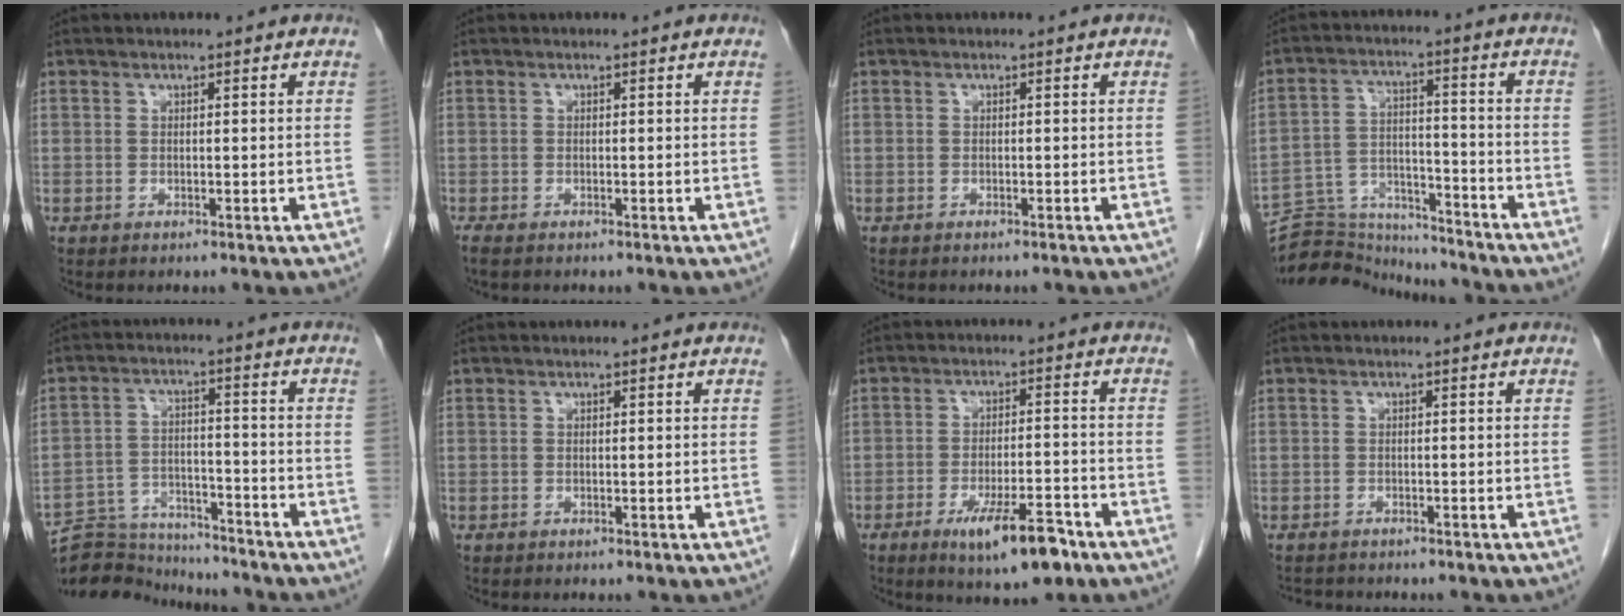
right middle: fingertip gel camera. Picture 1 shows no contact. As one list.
[{"total": 1.9, "force": [-1.6, 0.6, 1.0], "torque": [-0.016, -0.006, -0.022]}, {"total": 0.6, "force": [-0.6, 0.1, 0.2], "torque": [-0.009, -0.001, -0.009]}, {"total": 12.9, "force": [-12.7, 2.1, 0.7], "torque": [-0.009, 0.038, -0.206]}, {"total": 12.7, "force": [-12.4, 2.5, 1.4], "torque": [-0.020, 0.023, -0.194]}, {"total": 0.0}, {"total": 8.9, "force": [-5.4, 2.0, 6.7], "torque": [-0.107, -0.009, -0.082]}, {"total": 3.0, "force": [-2.8, 0.9, 0.8], "torque": [-0.013, -0.005, -0.038]}]